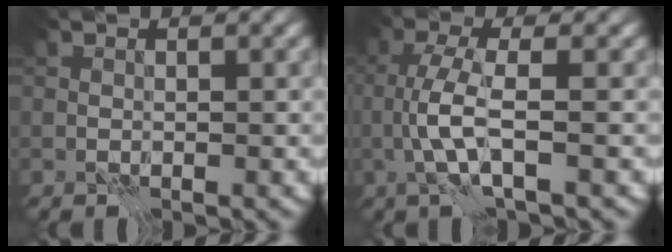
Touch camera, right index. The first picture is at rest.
{"total": 3.6, "force": [-0.5, 0.5, 3.5], "torque": [-0.080, 0.003, -0.016]}